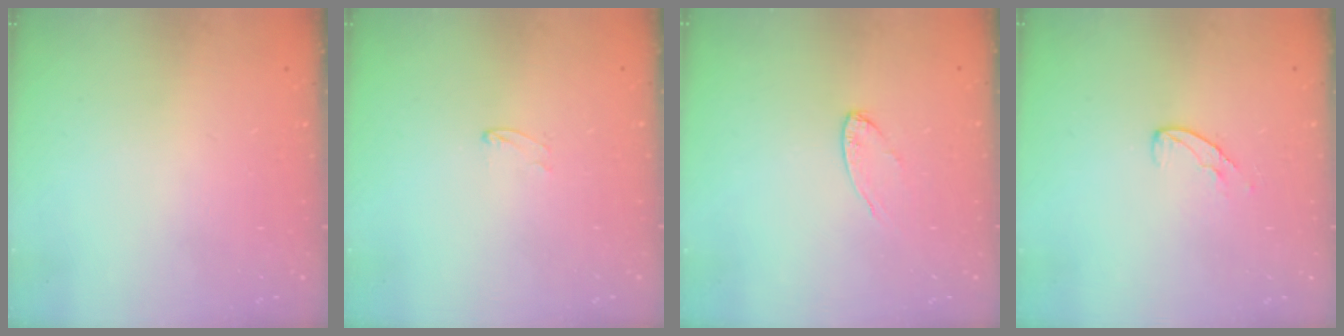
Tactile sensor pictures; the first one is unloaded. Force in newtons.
{"total": 3.4, "press": 3.4, "slide": 0.3}
{"total": 7.1, "press": 7.1, "slide": 0.5}
{"total": 6.3, "press": 6.3, "slide": 0.4}